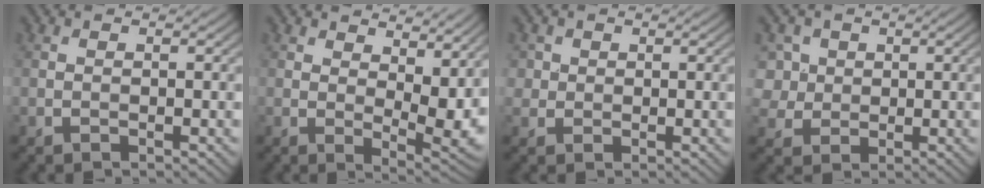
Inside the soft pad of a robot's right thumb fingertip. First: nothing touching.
{"total": 9.8, "force": [4.7, 4.4, 7.4], "torque": [-0.111, -0.012, 0.082]}
{"total": 2.0, "force": [0.7, 1.9, 0.4], "torque": [-0.012, -0.006, 0.014]}
{"total": 5.3, "force": [1.5, 4.6, 2.1], "torque": [-0.083, 0.005, 0.030]}